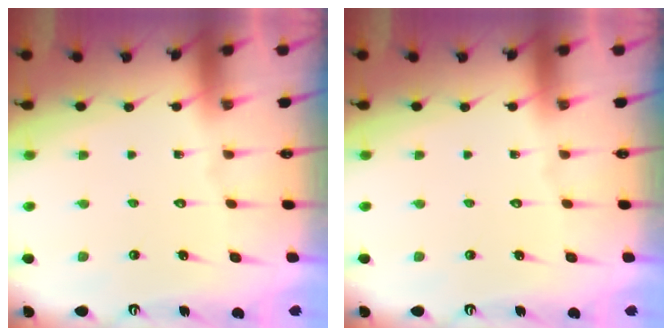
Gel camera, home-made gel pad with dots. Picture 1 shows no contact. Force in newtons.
{"total": 0.0}